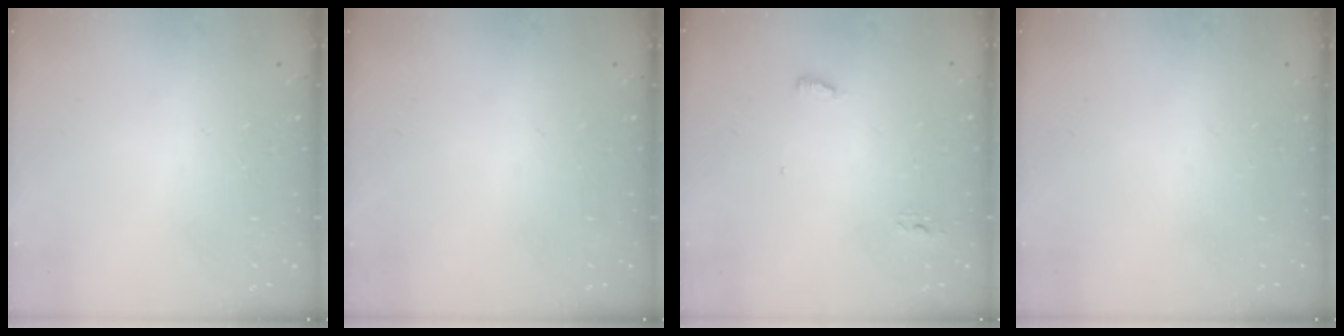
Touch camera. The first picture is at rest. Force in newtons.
{"total": 0.0}
{"total": 4.2, "press": 4.0, "slide": 1.3}
{"total": 0.0}